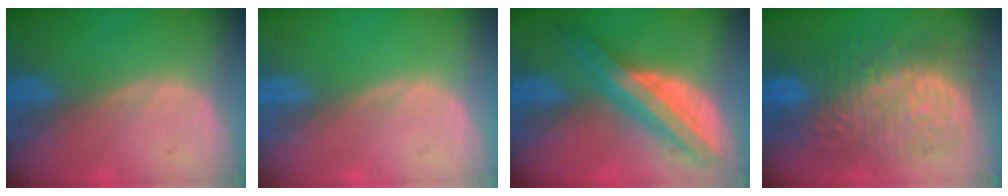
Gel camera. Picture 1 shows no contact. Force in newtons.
{"total": 0.0}
{"total": 8.6, "press": 8.5, "slide": 0.4}
{"total": 13.2, "press": 13.2, "slide": 1.4}